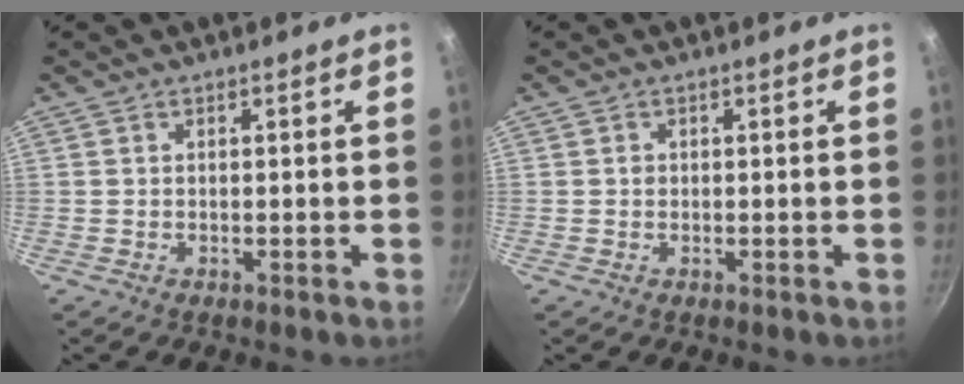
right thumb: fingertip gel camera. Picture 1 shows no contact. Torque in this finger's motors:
{"motor_torque": [0.28, -0.12, 0.31, -0.24, 0.01]}